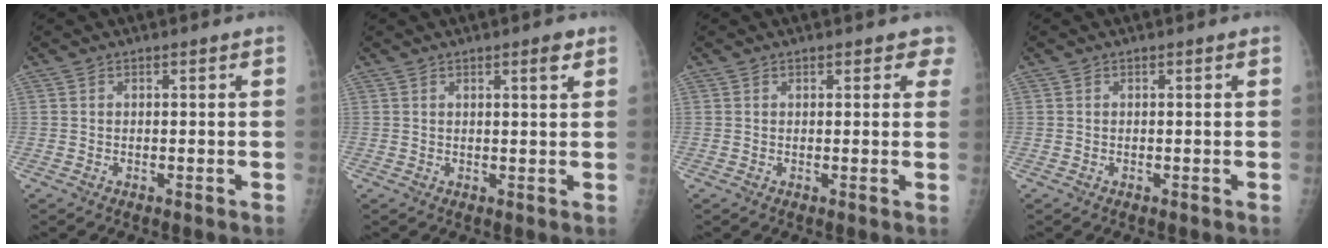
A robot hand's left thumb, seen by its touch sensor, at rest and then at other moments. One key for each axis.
{"total": 2.4, "fx": 1.4, "fy": 0.3, "fz": 1.9, "tx": -0.025, "ty": -0.007, "tz": 0.019}
{"total": 2.4, "fx": 1.7, "fy": 1.3, "fz": 1.0, "tx": 0.022, "ty": -0.002, "tz": 0.012}
{"total": 0.0}